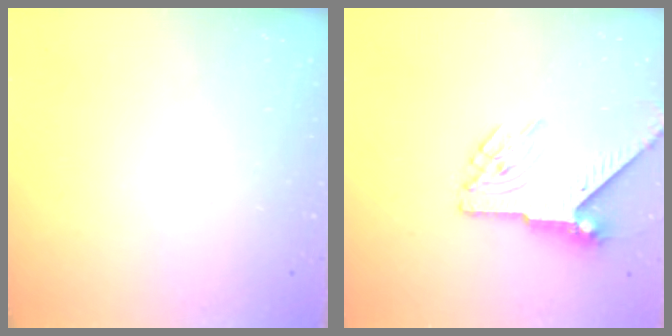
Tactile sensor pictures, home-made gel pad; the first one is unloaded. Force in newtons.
{"total": 6.5, "press": 6.4, "slide": 1.0}